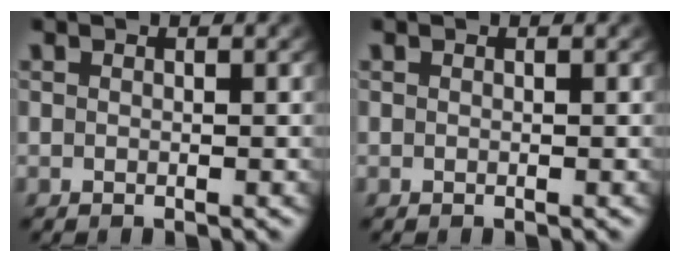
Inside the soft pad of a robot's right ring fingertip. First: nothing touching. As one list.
[{"total": 0.0}]